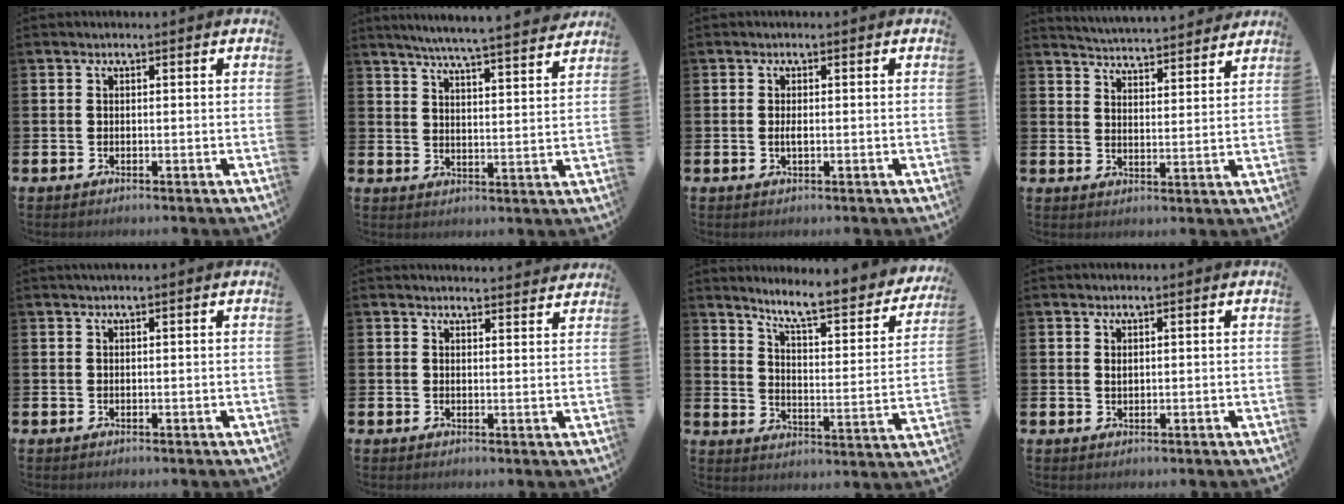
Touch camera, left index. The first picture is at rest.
{"total": 6.4, "force": [6.1, -0.5, 1.8], "torque": [-0.045, -0.045, 0.104]}
{"total": 1.2, "force": [-0.1, 0.4, 1.1], "torque": [-0.016, 0.000, -0.003]}
{"total": 5.1, "force": [5.1, 0.0, -0.1], "torque": [-0.008, -0.046, 0.088]}
{"total": 0.7, "force": [0.5, -0.1, 0.5], "torque": [-0.014, 0.005, 0.010]}
{"total": 2.6, "force": [2.6, 0.0, -0.2], "torque": [0.013, -0.023, 0.045]}
{"total": 7.8, "force": [7.0, 1.1, 3.1], "torque": [-0.080, -0.059, 0.114]}
{"total": 0.8, "force": [0.6, 0.3, 0.3], "torque": [0.007, -0.002, 0.008]}